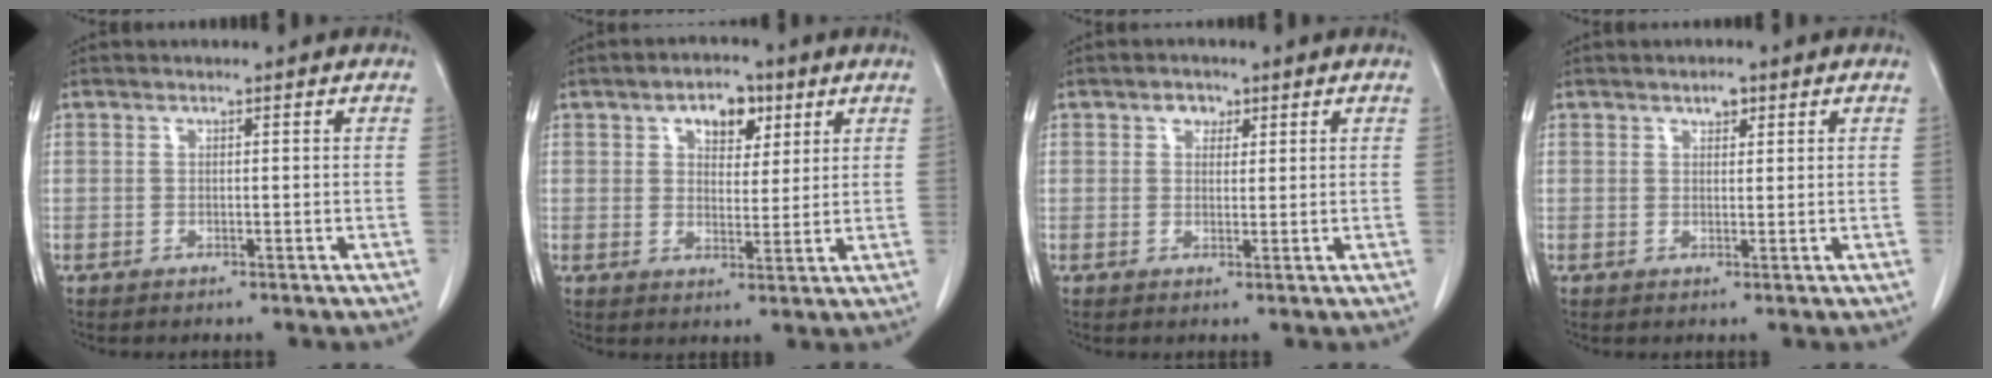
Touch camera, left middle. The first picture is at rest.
{"total": 5.9, "force": [3.0, 3.5, 3.7], "torque": [-0.050, 0.015, 0.046]}
{"total": 2.3, "force": [1.2, 1.6, 1.0], "torque": [-0.015, 0.005, 0.019]}
{"total": 1.7, "force": [1.1, 0.8, 1.0], "torque": [-0.015, 0.001, 0.017]}